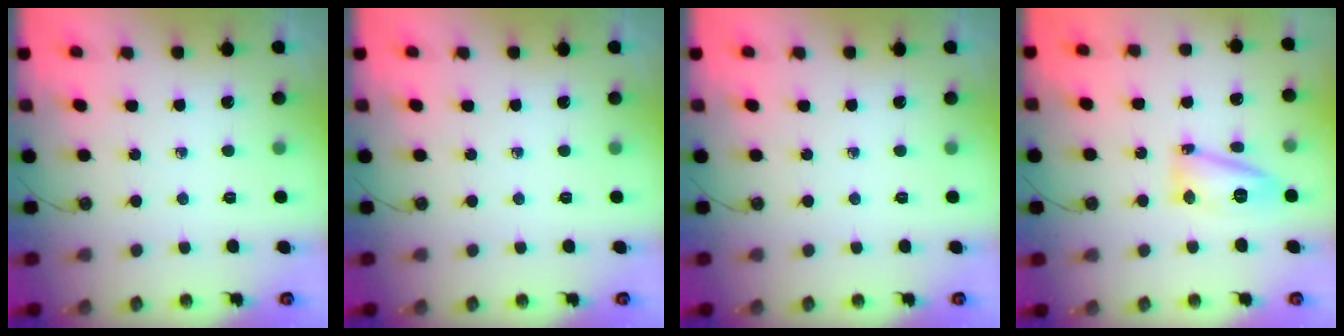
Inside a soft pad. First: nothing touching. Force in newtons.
{"total": 0.0}
{"total": 0.0}
{"total": 12.6, "press": 12.5, "slide": 1.5}